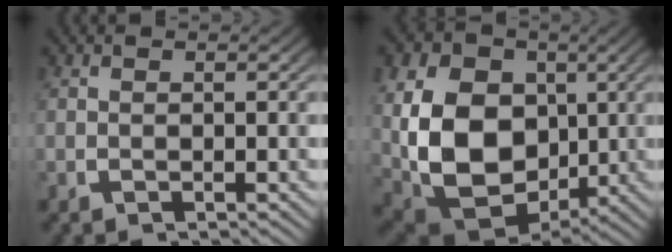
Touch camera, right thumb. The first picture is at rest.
{"total": 16.5, "force": [-1.2, 12.2, 11.1], "torque": [-0.244, -0.081, 0.014]}